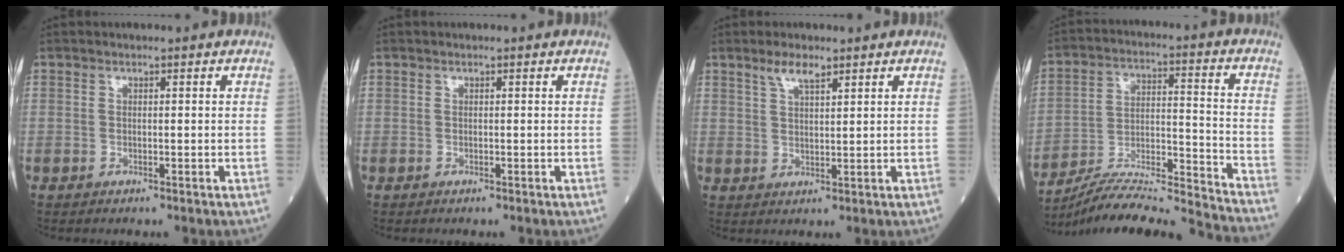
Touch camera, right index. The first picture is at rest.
{"total": 0.0}
{"total": 3.5, "force": [2.6, 0.7, 2.3], "torque": [-0.048, 0.005, 0.052]}
{"total": 19.8, "force": [-18.8, -1.6, 5.9], "torque": [-0.109, -0.003, -0.300]}